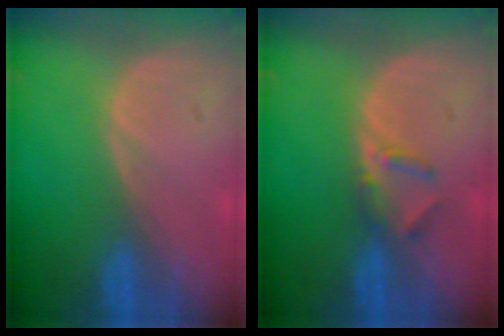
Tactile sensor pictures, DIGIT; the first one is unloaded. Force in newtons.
{"total": 2.5, "press": 2.3, "slide": 1.0}